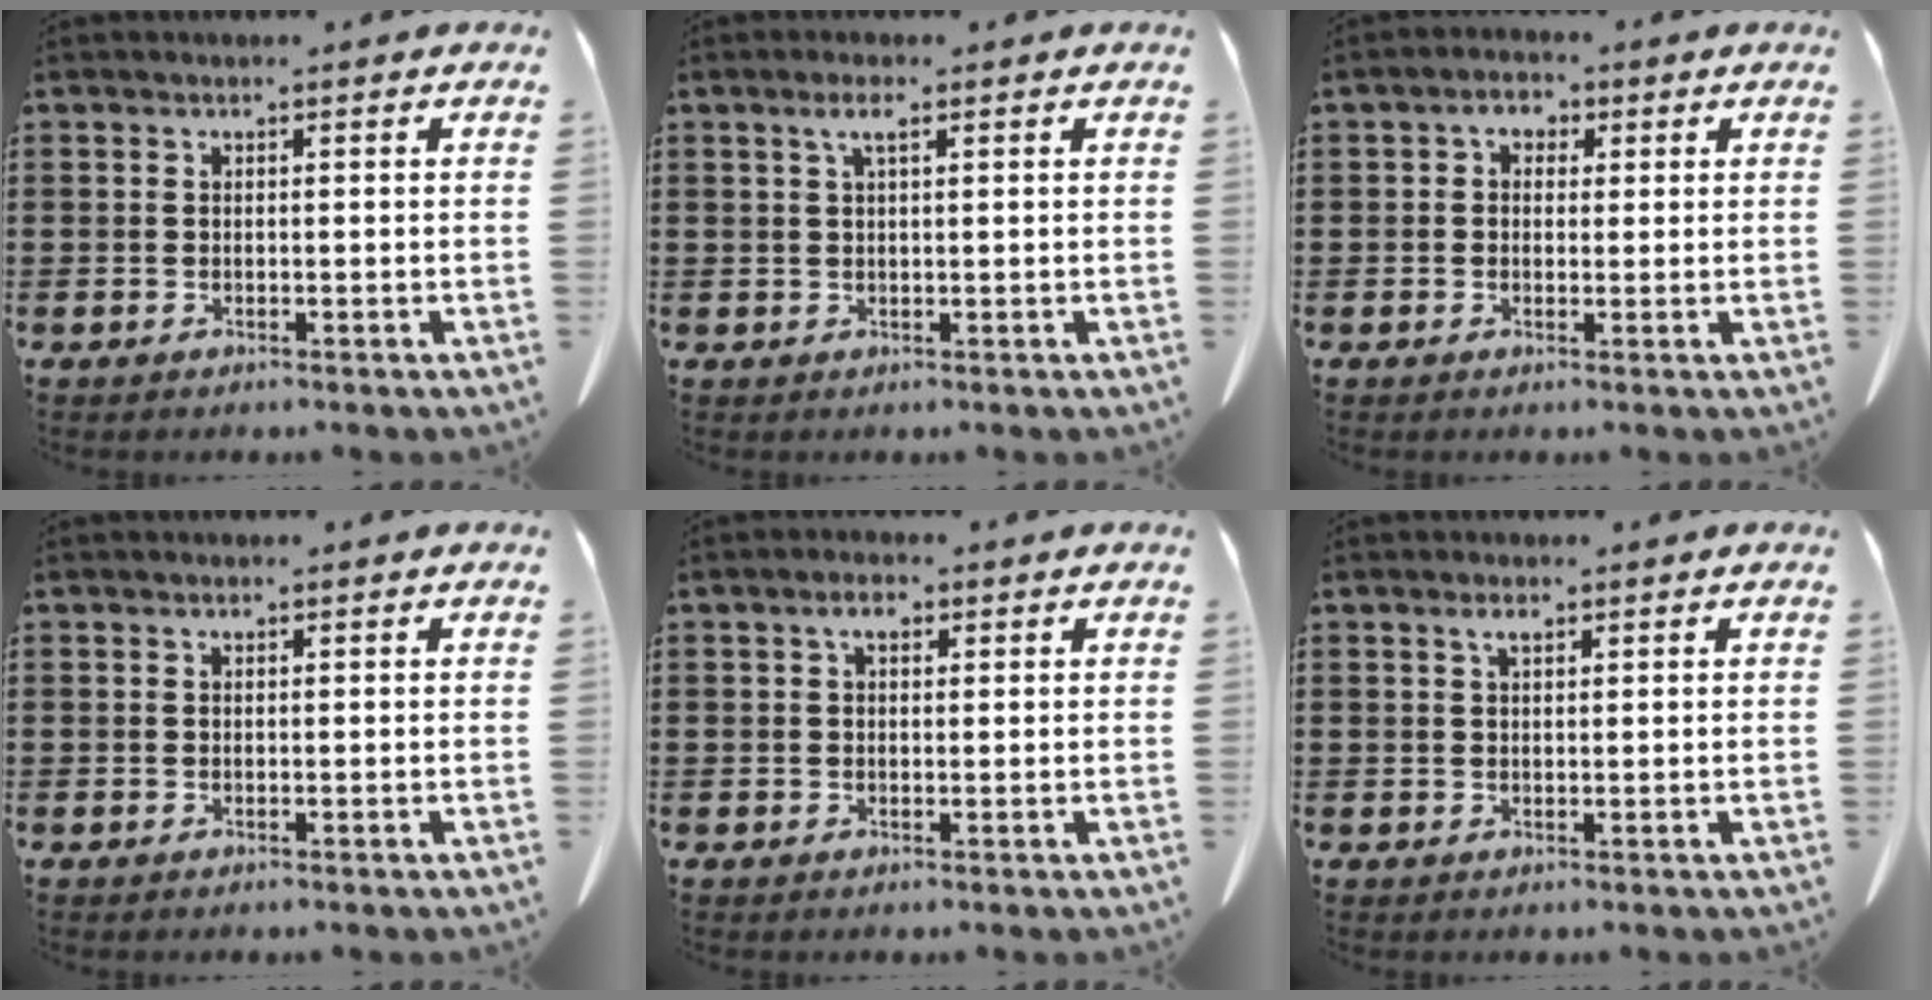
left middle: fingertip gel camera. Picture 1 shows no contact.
{"total": 2.5, "force": [1.1, 0.5, 2.2], "torque": [-0.046, 0.004, 0.018]}
{"total": 2.1, "force": [0.6, 1.7, 1.2], "torque": [-0.023, 0.006, 0.007]}
{"total": 0.0}
{"total": 2.3, "force": [1.1, 1.1, 1.6], "torque": [-0.036, 0.006, 0.019]}
{"total": 1.8, "force": [1.0, 0.5, 1.3], "torque": [-0.021, -0.003, 0.017]}